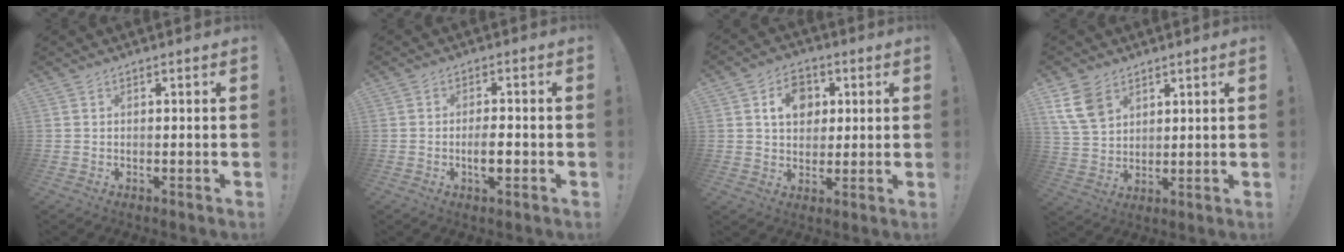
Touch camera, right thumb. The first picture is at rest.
{"total": 4.5, "force": [-1.5, 1.1, 4.1], "torque": [-0.065, -0.002, -0.028]}
{"total": 9.6, "force": [3.1, 7.7, 4.8], "torque": [-0.072, -0.001, 0.058]}
{"total": 10.4, "force": [5.9, 7.1, 5.0], "torque": [-0.097, -0.020, 0.118]}